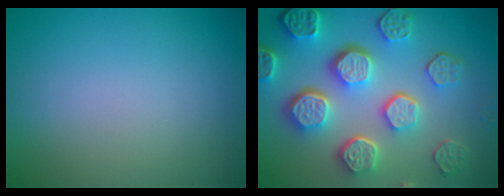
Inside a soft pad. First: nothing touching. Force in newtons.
{"total": 8.5, "press": 6.2, "slide": 5.8}